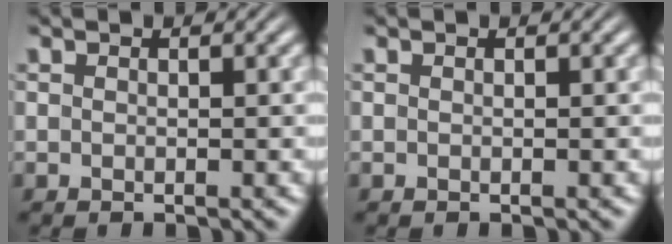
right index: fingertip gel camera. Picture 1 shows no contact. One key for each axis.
{"total": 0.0}